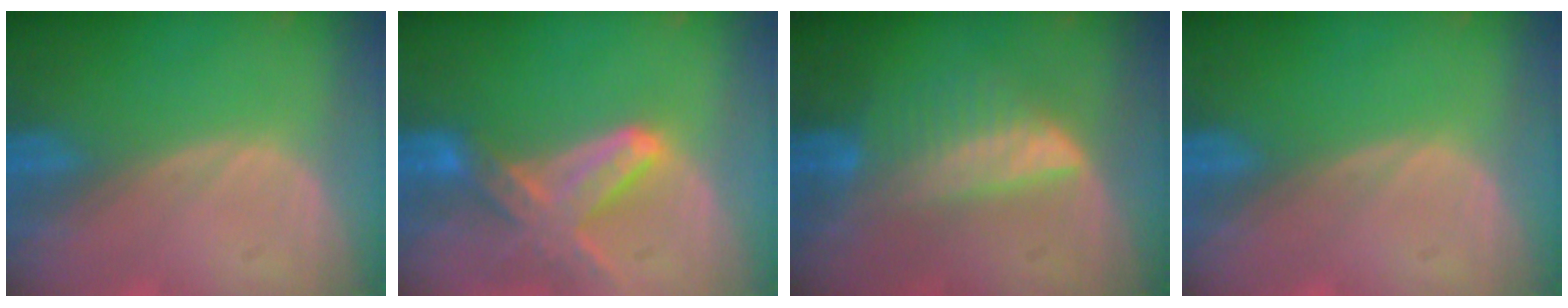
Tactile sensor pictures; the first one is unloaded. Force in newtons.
{"total": 7.6, "press": 6.9, "slide": 3.4}
{"total": 6.5, "press": 6.1, "slide": 2.2}
{"total": 0.0}